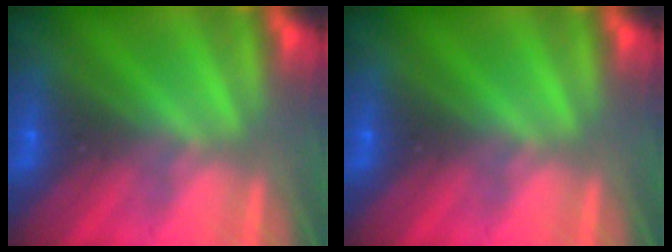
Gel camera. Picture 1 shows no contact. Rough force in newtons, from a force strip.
{"total": 0.0}